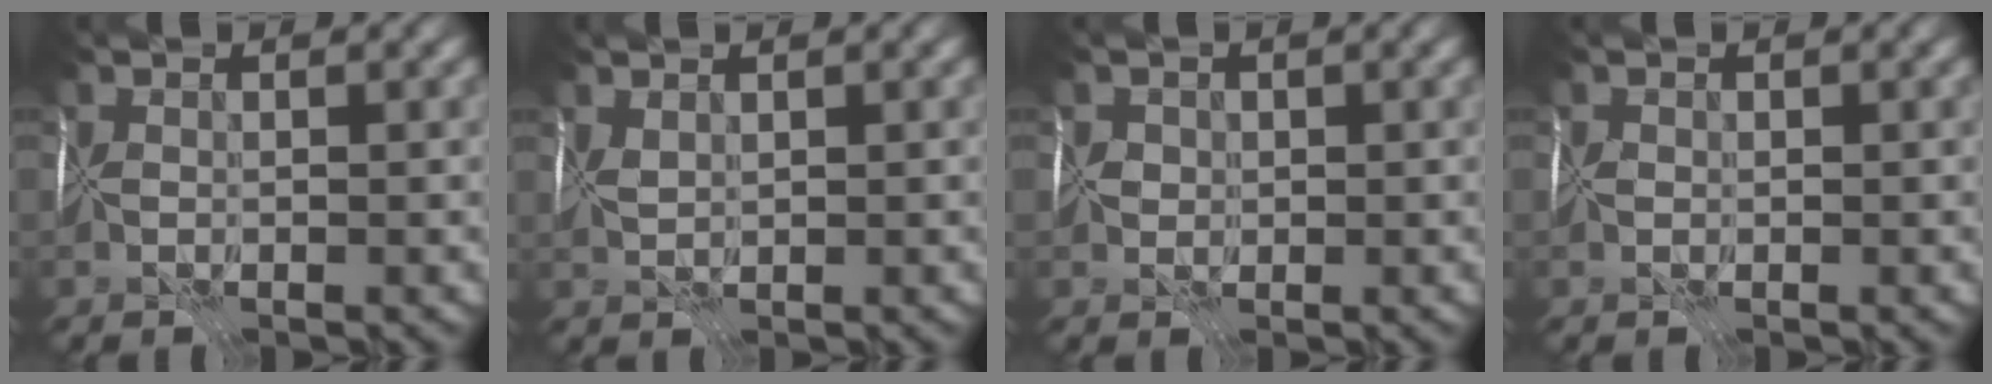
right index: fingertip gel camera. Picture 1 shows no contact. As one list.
[{"total": 1.0, "force": [0.8, -0.5, 0.1], "torque": [-0.003, 0.003, 0.021]}, {"total": 1.6, "force": [0.5, 1.4, 0.6], "torque": [-0.001, 0.014, 0.007]}, {"total": 0.5, "force": [0.0, 0.5, 0.2], "torque": [0.001, -0.001, 0.001]}]